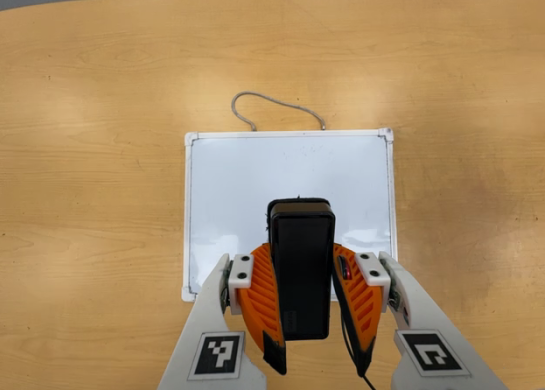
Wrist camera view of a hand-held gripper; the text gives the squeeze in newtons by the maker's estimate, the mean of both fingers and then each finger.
{"total": 6.4, "left": 5.5, "right": 7.2}